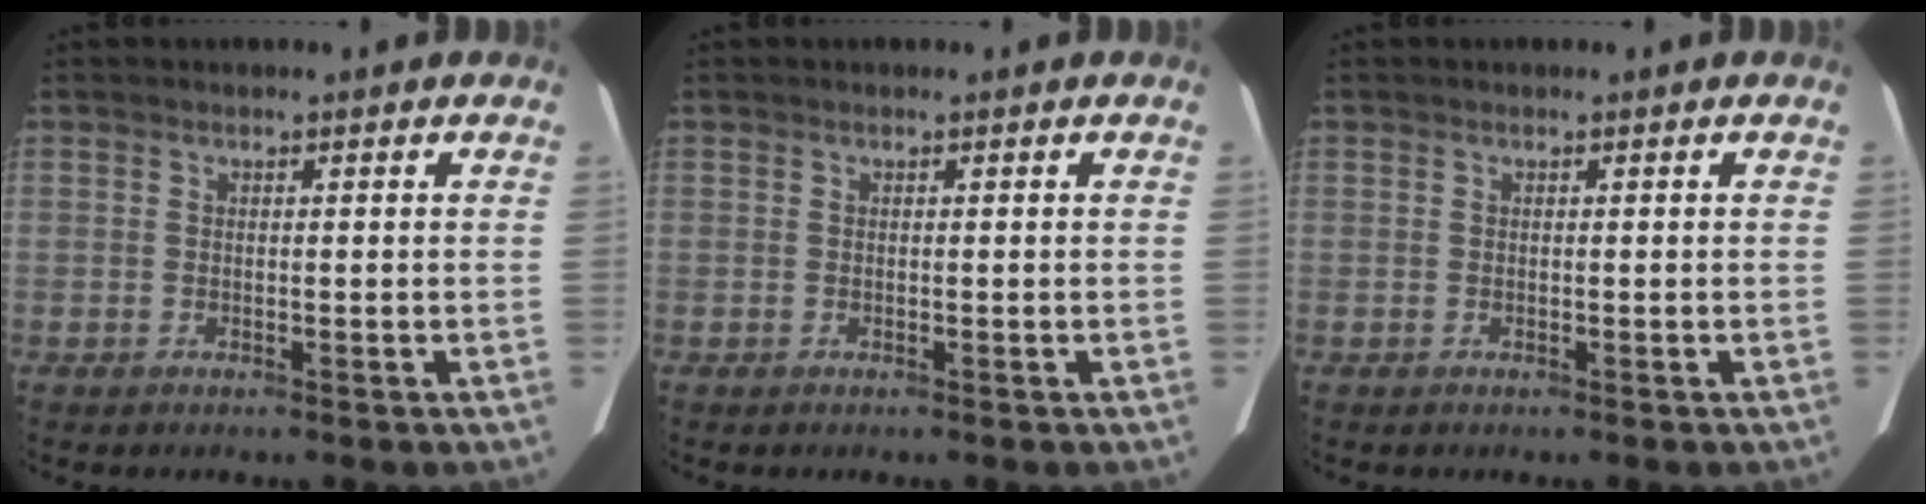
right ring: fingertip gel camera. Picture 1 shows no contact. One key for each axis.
{"total": 0.0}
{"total": 0.0}